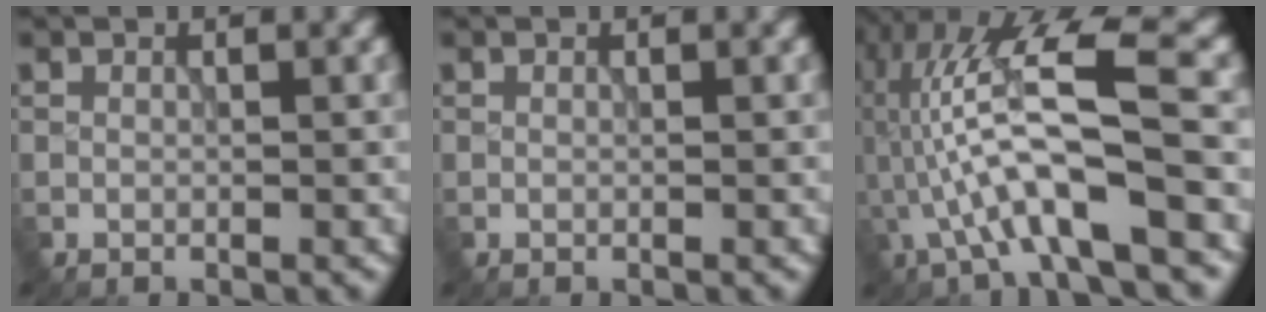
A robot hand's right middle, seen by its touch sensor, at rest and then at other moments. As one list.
[{"total": 0.0}, {"total": 9.8, "force": [-1.7, 1.9, 9.4], "torque": [-0.185, 0.024, -0.033]}]